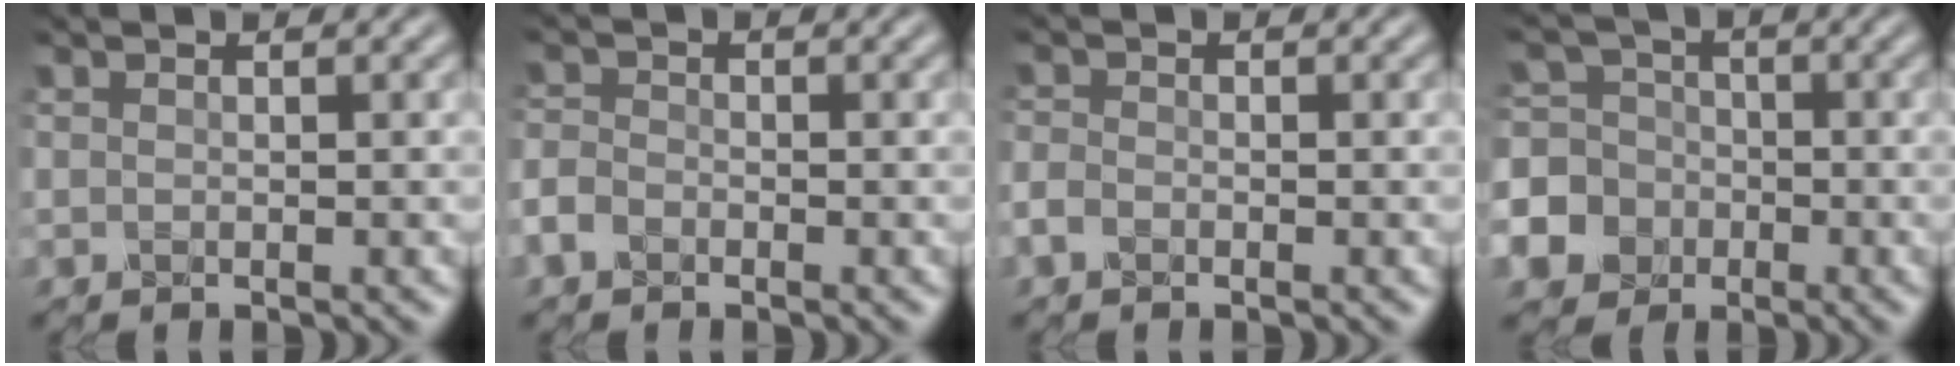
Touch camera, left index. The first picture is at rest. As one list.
[{"total": 1.9, "force": [-1.2, 1.3, 0.8], "torque": [-0.016, 0.002, -0.032]}, {"total": 1.3, "force": [-0.8, 0.7, 0.7], "torque": [-0.014, 0.000, -0.021]}, {"total": 11.0, "force": [-4.6, 9.7, 2.5], "torque": [-0.083, -0.024, -0.106]}]